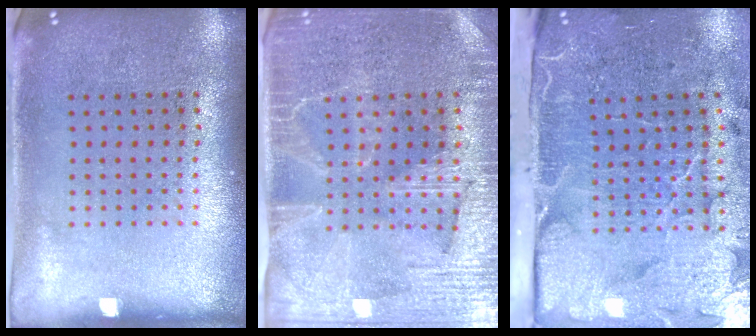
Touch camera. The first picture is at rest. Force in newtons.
{"total": 4.1, "press": 3.7, "slide": 1.7}
{"total": 5.2, "press": 4.1, "slide": 3.2}